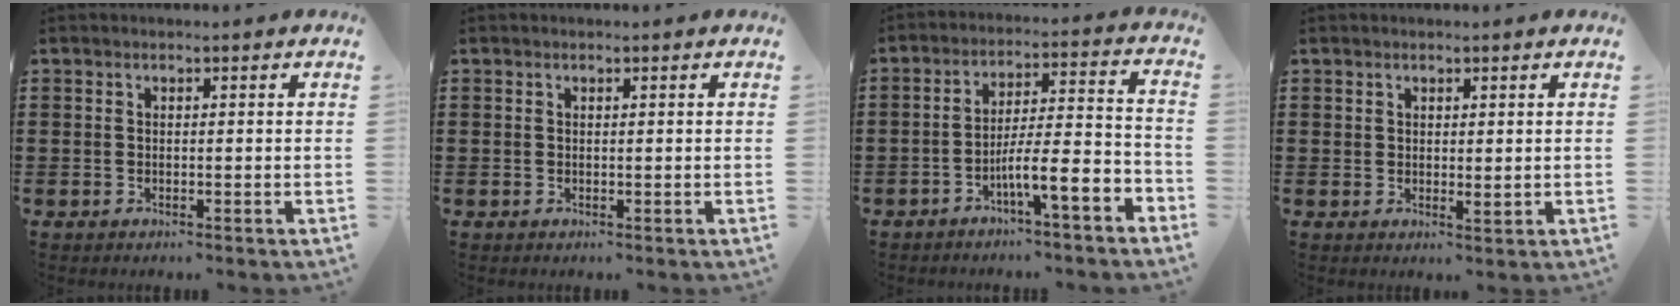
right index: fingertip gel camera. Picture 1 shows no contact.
{"total": 0.0}
{"total": 8.1, "force": [-4.7, 1.1, 6.5], "torque": [-0.109, -0.004, -0.086]}
{"total": 1.2, "force": [1.0, 0.5, 0.5], "torque": [-0.011, 0.002, 0.019]}